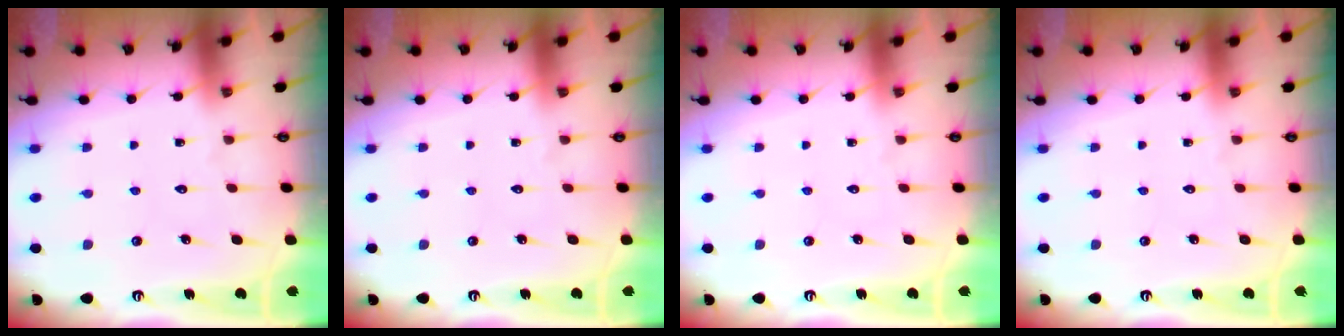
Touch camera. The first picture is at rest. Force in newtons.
{"total": 0.0}
{"total": 0.0}
{"total": 0.0}